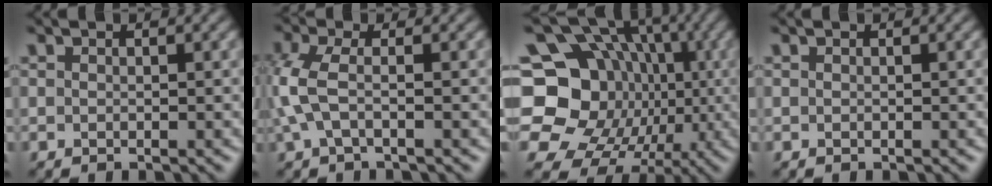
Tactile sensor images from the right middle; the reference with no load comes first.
{"total": 3.2, "force": [-0.2, 1.3, 3.0], "torque": [-0.087, 0.002, -0.007]}
{"total": 15.9, "force": [-0.6, 14.4, 6.8], "torque": [-0.147, 0.015, -0.025]}
{"total": 0.0}